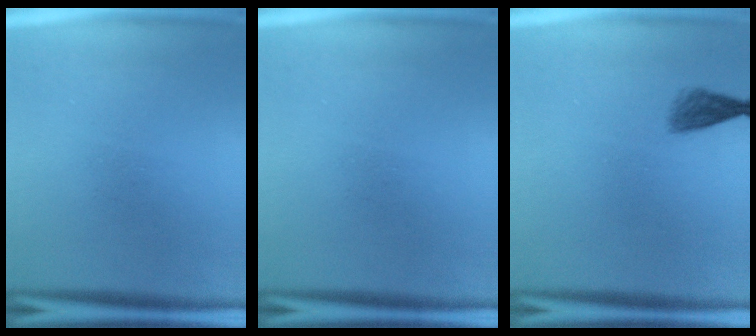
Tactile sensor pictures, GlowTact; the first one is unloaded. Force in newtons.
{"total": 0.0}
{"total": 2.0}